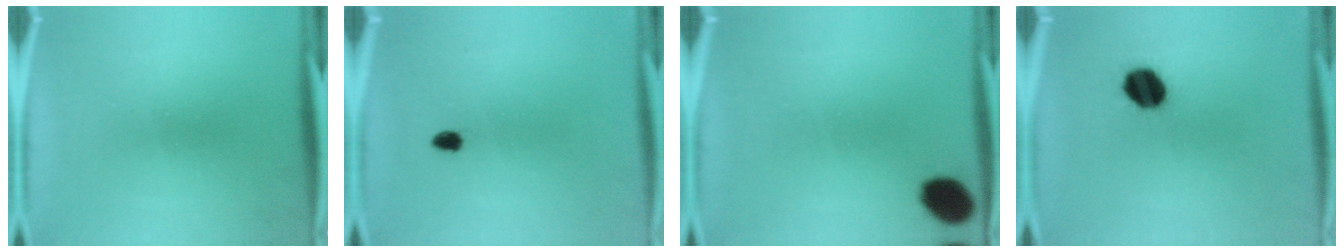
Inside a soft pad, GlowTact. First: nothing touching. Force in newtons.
{"total": 1.4}
{"total": 7.7}
{"total": 8.9}